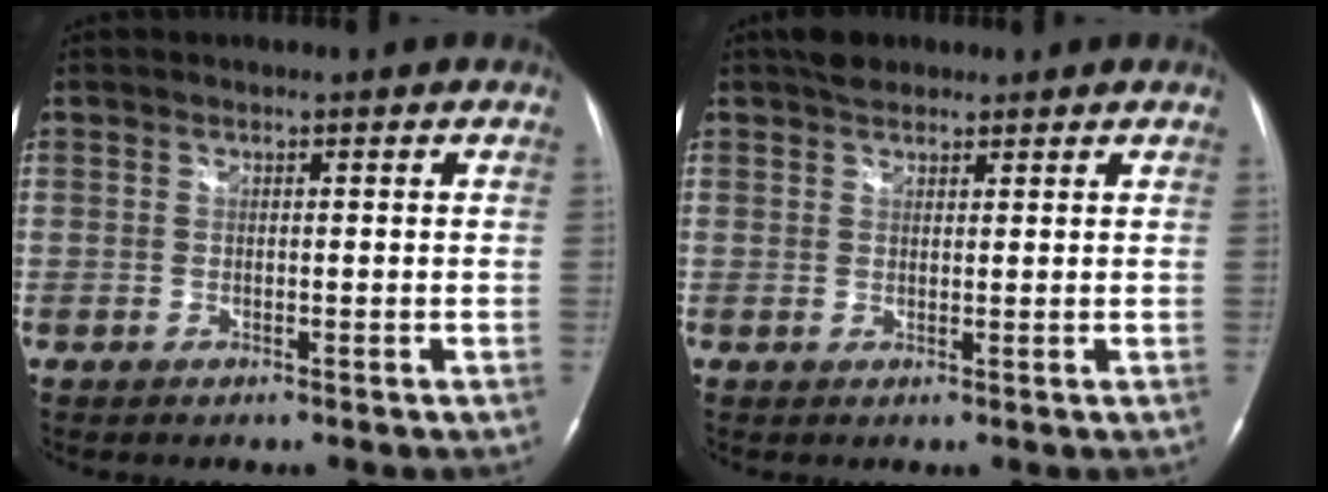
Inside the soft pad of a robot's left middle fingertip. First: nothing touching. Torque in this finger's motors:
{"motor_torque": [0.20, -0.15, 0.01, 0.01]}